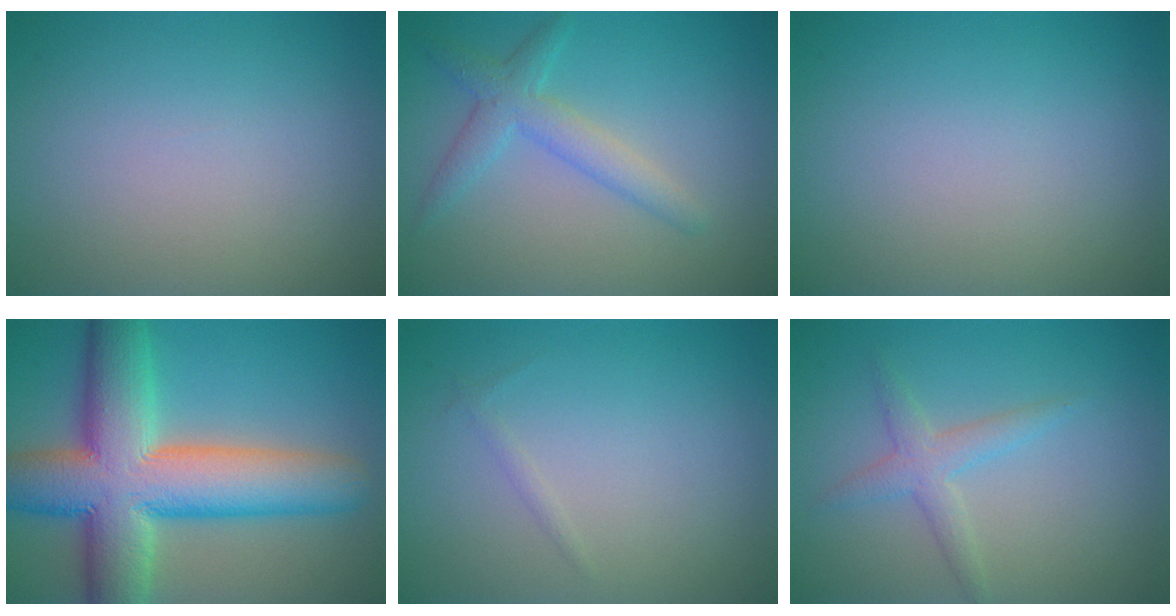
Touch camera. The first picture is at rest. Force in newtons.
{"total": 2.9, "press": 2.9, "slide": 0.1}
{"total": 0.0}
{"total": 13.5, "press": 13.5, "slide": 0.9}
{"total": 0.5, "press": 0.5, "slide": 0.0}
{"total": 2.2, "press": 2.2, "slide": 0.1}